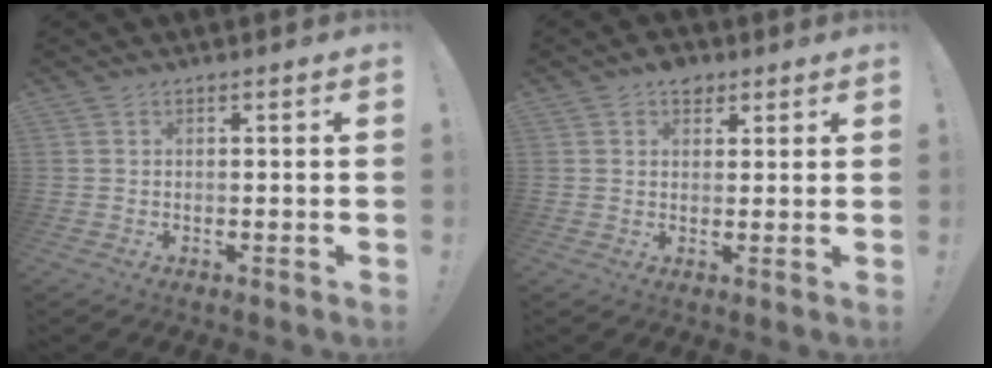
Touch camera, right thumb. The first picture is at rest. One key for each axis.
{"total": 4.8, "fx": 2.9, "fy": 3.5, "fz": 1.7, "tx": -0.012, "ty": -0.010, "tz": 0.051}